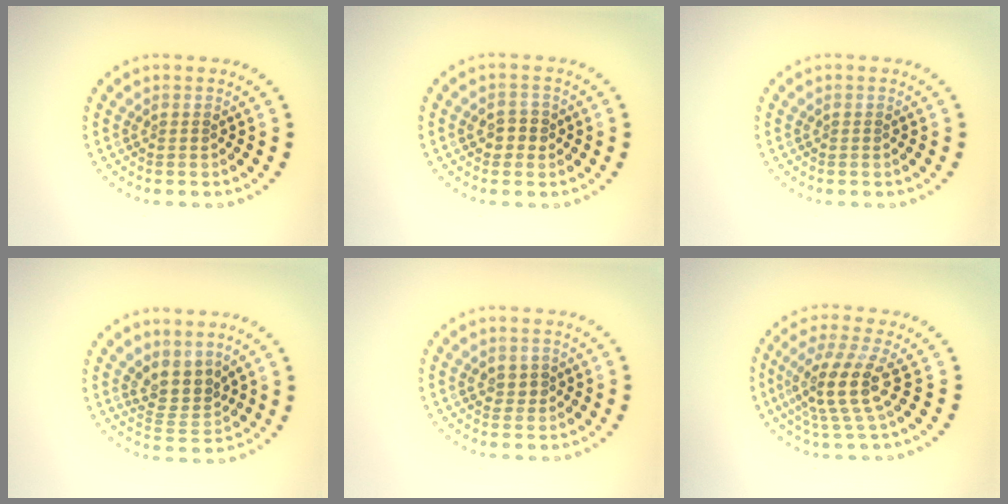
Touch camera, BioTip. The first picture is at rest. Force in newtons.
{"total": 1.9, "press": 1.8, "slide": 0.4}
{"total": 0.0}
{"total": 3.4, "press": 2.5, "slide": 2.3}
{"total": 0.9, "press": 0.9, "slide": 0.2}
{"total": 4.4, "press": 3.3, "slide": 3.0}